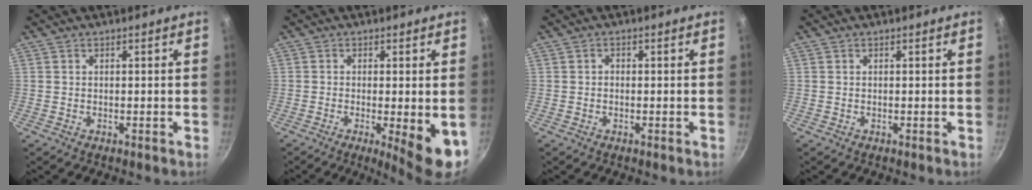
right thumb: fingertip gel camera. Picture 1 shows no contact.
{"total": 8.1, "force": [-2.0, 1.5, 7.7], "torque": [-0.103, -0.009, -0.022]}
{"total": 0.6, "force": [-0.2, 0.5, 0.3], "torque": [-0.004, 0.004, -0.004]}
{"total": 0.0}